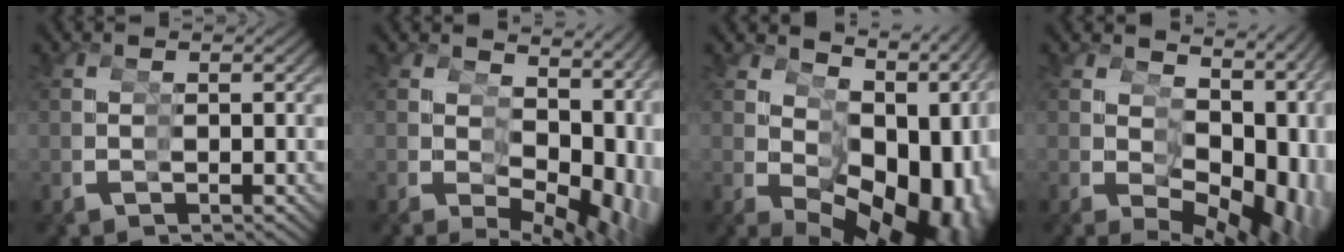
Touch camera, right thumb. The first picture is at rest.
{"total": 7.9, "force": [-0.3, 5.0, 6.1], "torque": [-0.075, -0.022, 0.012]}
{"total": 15.0, "force": [-0.2, 10.1, 11.0], "torque": [-0.154, -0.016, 0.012]}
{"total": 10.0, "force": [-0.7, 6.3, 7.8], "torque": [-0.095, -0.022, 0.007]}